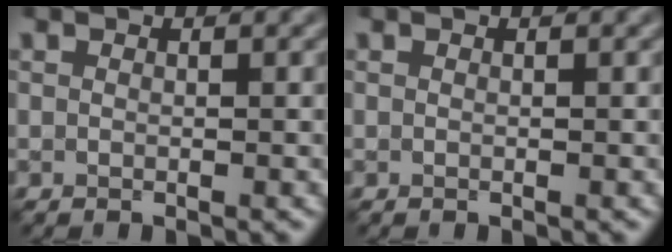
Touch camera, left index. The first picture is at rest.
{"total": 0.0}